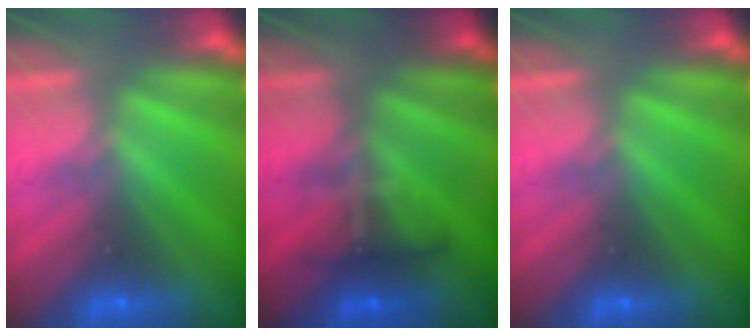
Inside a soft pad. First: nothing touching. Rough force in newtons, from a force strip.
{"total": 8.1}
{"total": 0.0}